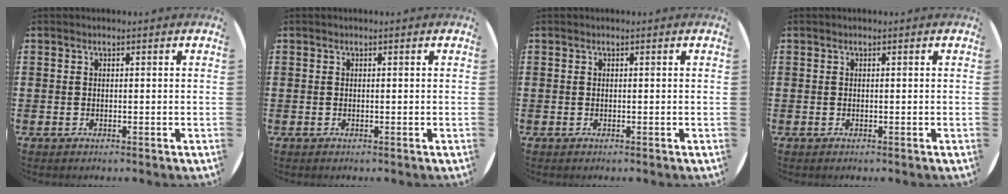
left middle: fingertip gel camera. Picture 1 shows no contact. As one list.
[{"total": 0.0}, {"total": 0.0}, {"total": 0.0}]